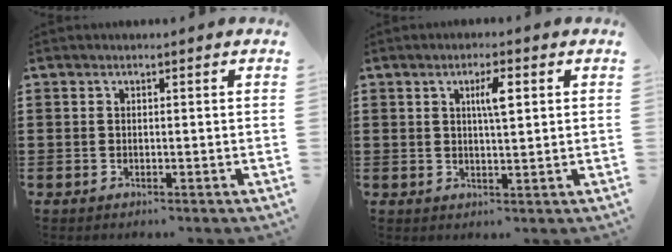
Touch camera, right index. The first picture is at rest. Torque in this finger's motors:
{"motor_torque": [0.44, -0.13, 0.13, 0.07]}